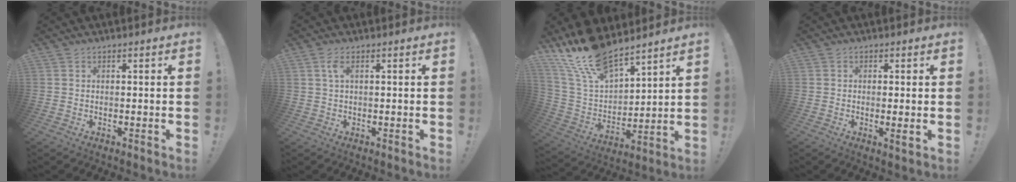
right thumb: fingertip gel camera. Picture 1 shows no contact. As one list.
[{"total": 2.8, "force": [1.0, 0.9, 2.5], "torque": [-0.046, -0.001, 0.015]}, {"total": 18.4, "force": [14.7, 7.5, 8.1], "torque": [-0.169, -0.098, 0.276]}, {"total": 2.5, "force": [-0.1, 0.0, 2.5], "torque": [-0.036, -0.008, -0.003]}]